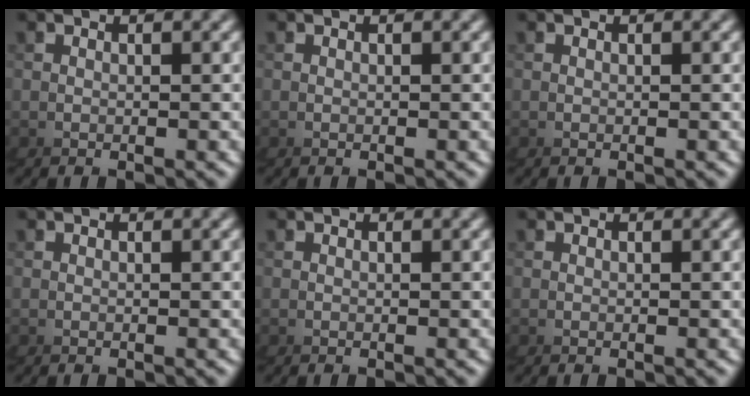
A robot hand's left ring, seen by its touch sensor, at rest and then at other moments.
{"total": 0.0}
{"total": 0.0}
{"total": 0.0}
{"total": 0.0}
{"total": 0.0}